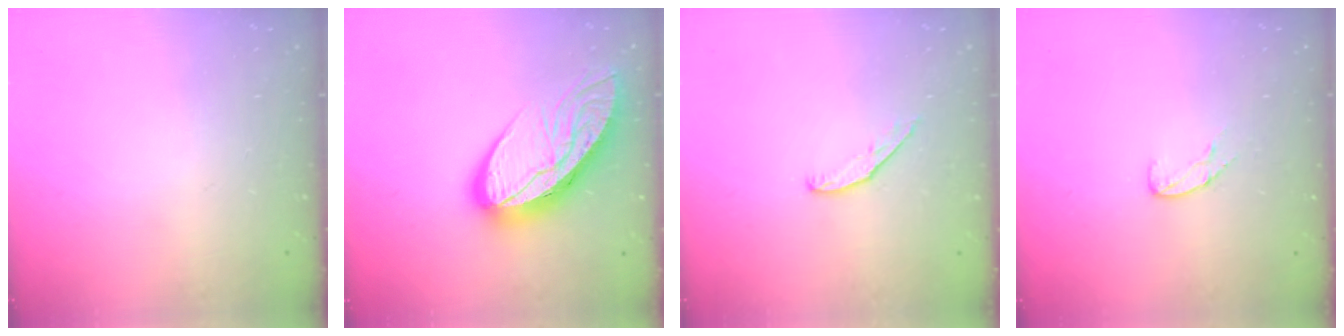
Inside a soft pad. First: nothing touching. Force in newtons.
{"total": 17.0, "press": 16.9, "slide": 1.7}
{"total": 5.0, "press": 4.9, "slide": 0.6}
{"total": 5.6, "press": 5.6, "slide": 0.5}